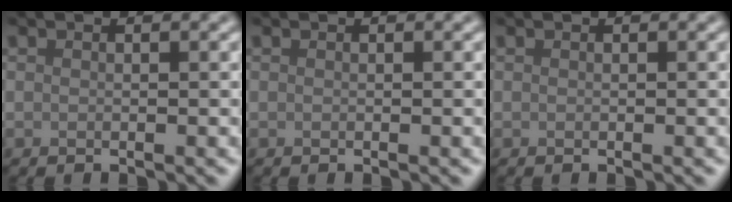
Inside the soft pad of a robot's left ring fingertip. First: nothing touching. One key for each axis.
{"total": 0.0}
{"total": 0.0}